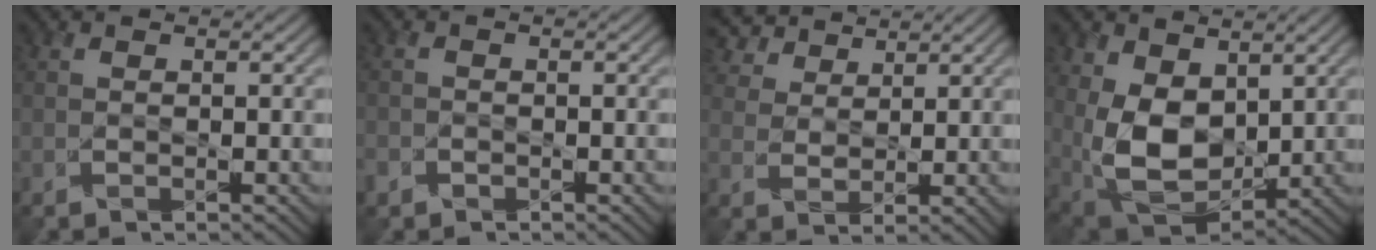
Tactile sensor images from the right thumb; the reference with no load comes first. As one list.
[{"total": 1.5, "force": [-1.1, 1.0, 0.0], "torque": [0.005, -0.007, -0.028]}, {"total": 5.2, "force": [3.9, 2.7, 2.0], "torque": [-0.053, 0.007, 0.083]}, {"total": 11.9, "force": [2.7, 7.9, 8.5], "torque": [-0.209, -0.013, 0.058]}]